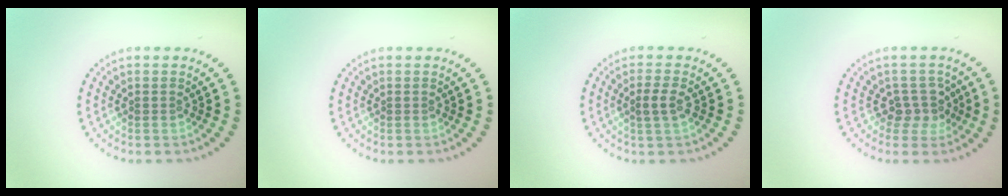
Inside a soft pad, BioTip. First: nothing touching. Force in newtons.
{"total": 0.0}
{"total": 1.9, "press": 1.8, "slide": 0.6}
{"total": 2.6, "press": 2.0, "slide": 1.6}